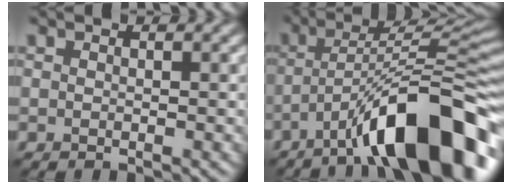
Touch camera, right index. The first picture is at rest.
{"total": 12.9, "force": [-7.0, 3.4, 10.3], "torque": [-0.138, 0.019, -0.114]}